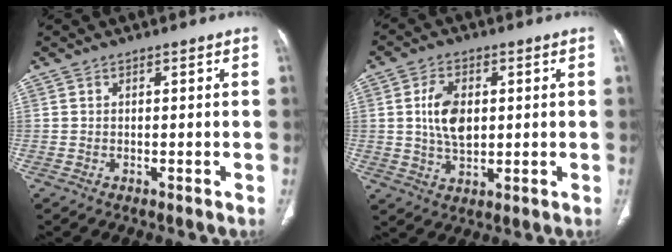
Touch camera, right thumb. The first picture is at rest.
{"total": 8.0, "force": [1.1, 5.0, 6.2], "torque": [-0.106, -0.004, 0.025]}